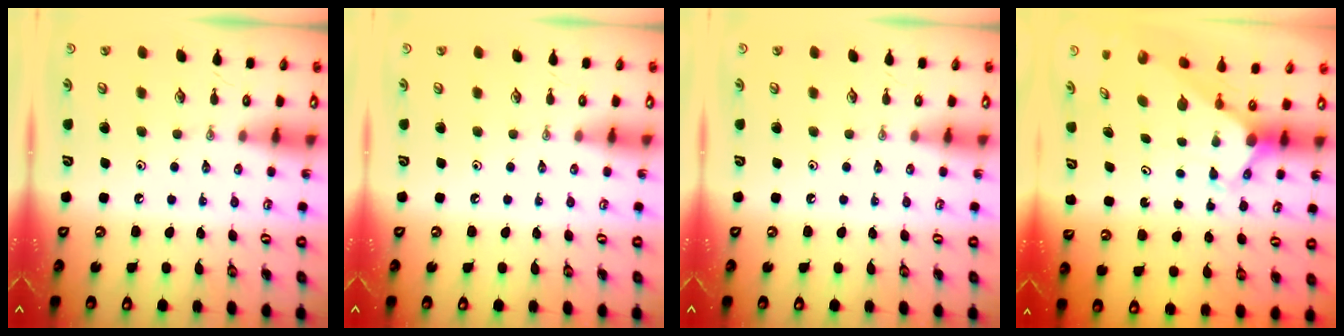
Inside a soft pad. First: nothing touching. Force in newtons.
{"total": 0.0}
{"total": 0.0}
{"total": 3.8, "press": 3.7, "slide": 0.3}